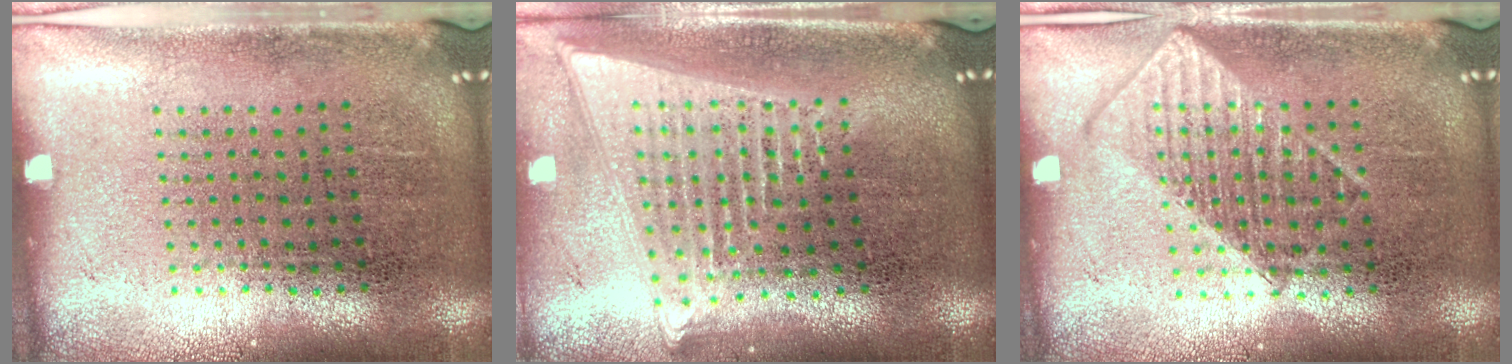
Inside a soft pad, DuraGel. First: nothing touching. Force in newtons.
{"total": 2.1, "press": 1.8, "slide": 1.0}
{"total": 1.1, "press": 1.1, "slide": 0.2}